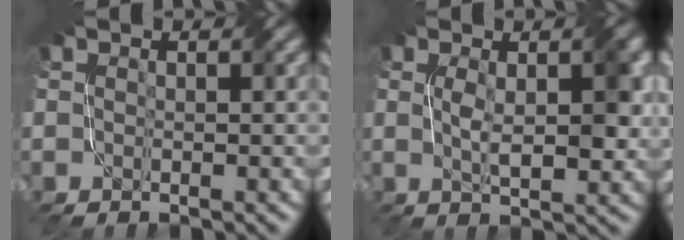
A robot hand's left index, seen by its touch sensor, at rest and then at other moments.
{"total": 4.3, "force": [0.4, 1.5, 4.0], "torque": [-0.073, 0.000, 0.011]}